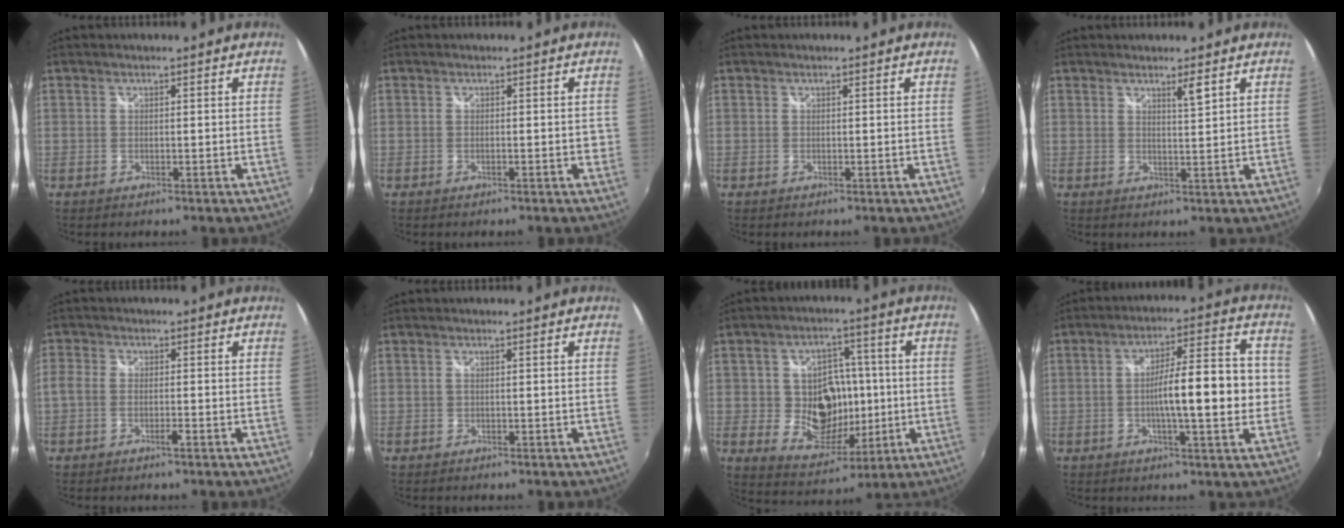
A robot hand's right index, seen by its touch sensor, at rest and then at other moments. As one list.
[{"total": 1.9, "force": [-0.3, 0.9, 1.6], "torque": [-0.019, 0.001, -0.004]}, {"total": 0.0}, {"total": 2.2, "force": [1.5, -0.2, 1.6], "torque": [-0.026, -0.002, 0.024]}, {"total": 2.9, "force": [-1.7, 0.9, 2.2], "torque": [-0.055, 0.001, -0.040]}, {"total": 0.0}, {"total": 13.8, "force": [-0.9, 11.0, 8.3], "torque": [-0.168, 0.012, 0.005]}, {"total": 12.9, "force": [-1.2, 2.3, 12.6], "torque": [-0.203, 0.008, -0.022]}]